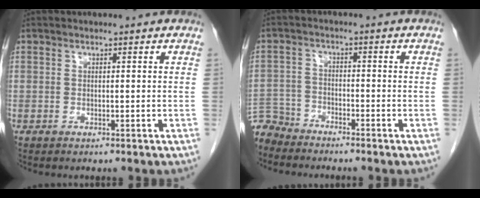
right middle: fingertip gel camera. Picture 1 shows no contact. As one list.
[{"total": 6.0, "force": [-5.8, 1.5, -0.4], "torque": [0.012, -0.003, -0.118]}]